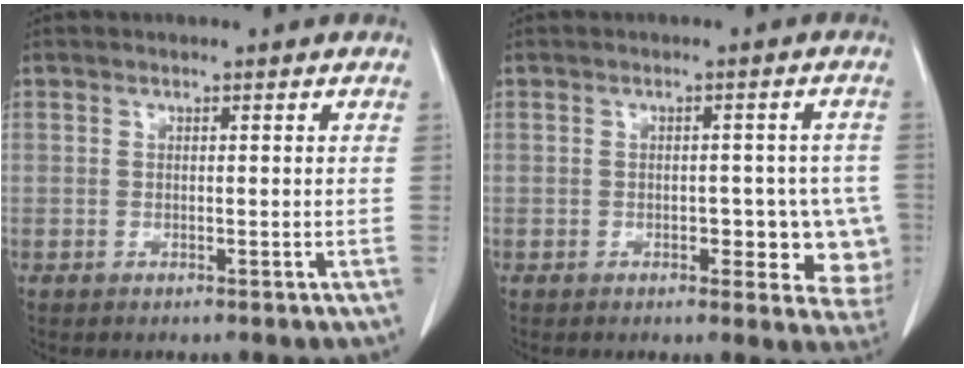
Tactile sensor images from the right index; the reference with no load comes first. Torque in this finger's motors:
{"motor_torque": [0.11, 0.18, 0.04, 0.00]}